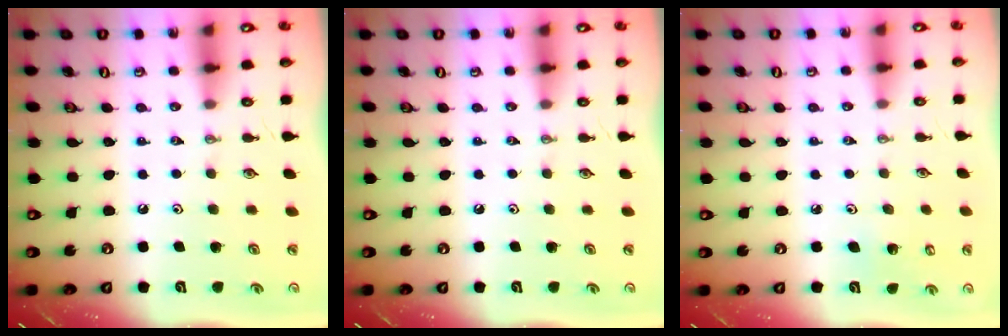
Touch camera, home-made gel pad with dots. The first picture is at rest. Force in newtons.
{"total": 0.0}
{"total": 3.3, "press": 3.2, "slide": 0.5}